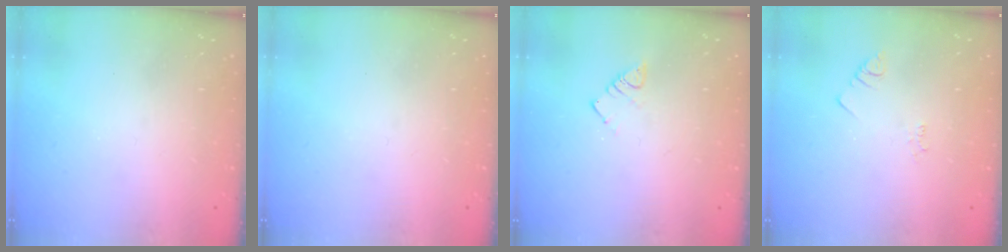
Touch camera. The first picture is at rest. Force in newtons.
{"total": 0.0}
{"total": 2.9, "press": 2.9, "slide": 0.5}
{"total": 2.2, "press": 2.1, "slide": 0.4}